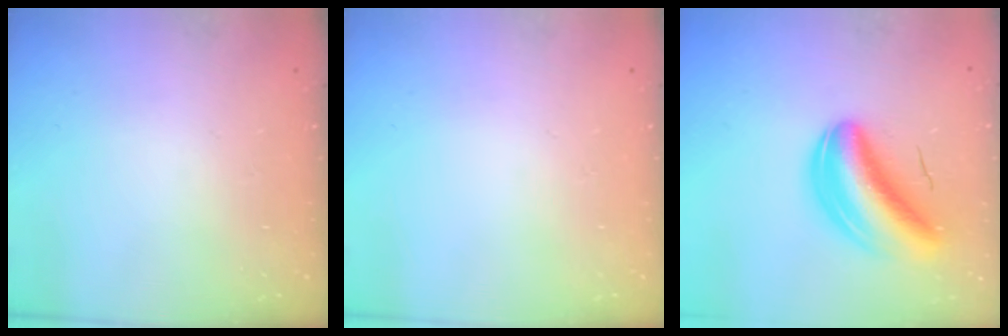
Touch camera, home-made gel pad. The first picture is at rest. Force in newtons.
{"total": 0.0}
{"total": 9.7, "press": 9.3, "slide": 2.8}